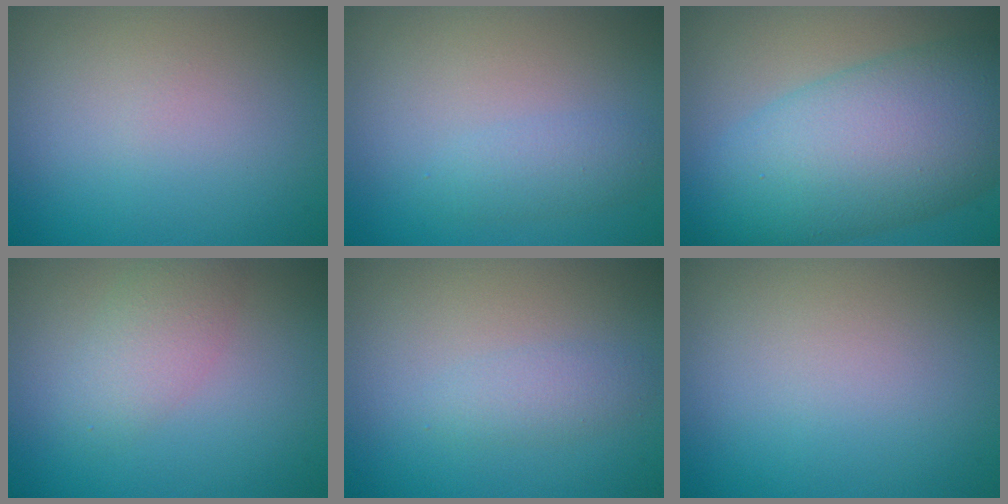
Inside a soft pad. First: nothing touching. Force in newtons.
{"total": 1.8, "press": 1.8, "slide": 0.1}
{"total": 11.8, "press": 11.8, "slide": 0.2}
{"total": 2.7, "press": 2.7, "slide": 0.1}
{"total": 1.7, "press": 1.7, "slide": 0.1}
{"total": 0.0}